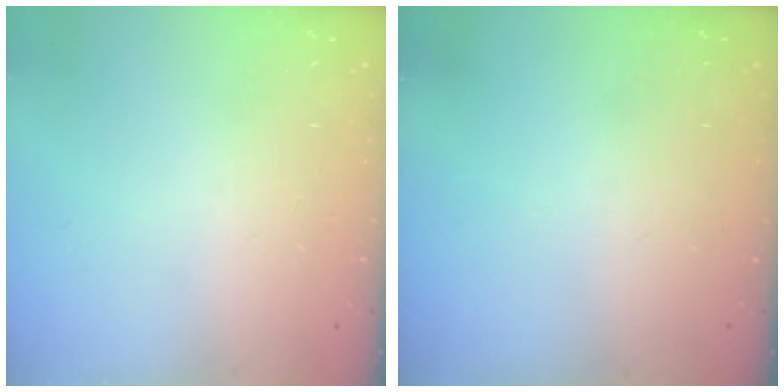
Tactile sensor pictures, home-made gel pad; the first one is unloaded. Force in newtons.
{"total": 0.0}